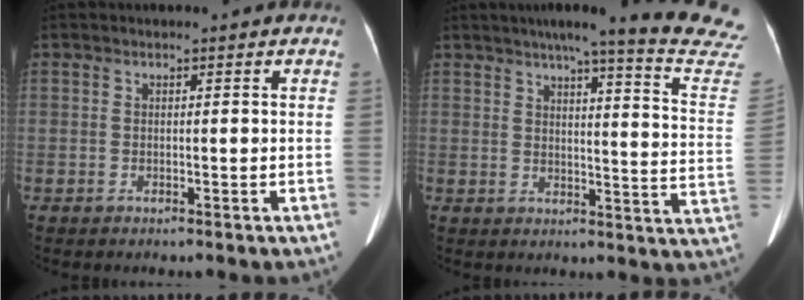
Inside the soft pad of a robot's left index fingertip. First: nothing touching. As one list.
[{"total": 22.2, "force": [19.7, -0.7, 10.2], "torque": [-0.132, -0.083, 0.222]}]